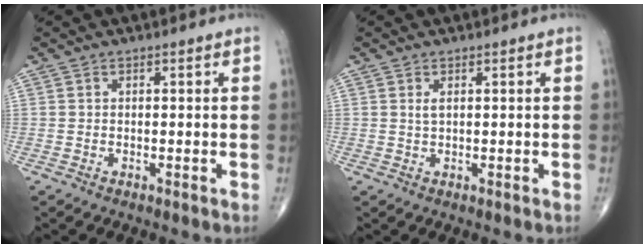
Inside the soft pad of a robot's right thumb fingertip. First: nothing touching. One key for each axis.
{"total": 1.1, "fx": 0.4, "fy": 0.4, "fz": 0.9, "tx": -0.022, "ty": 0.002, "tz": 0.009}